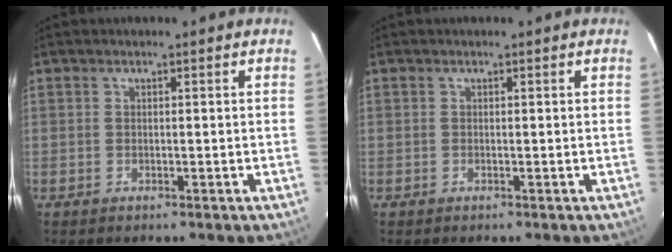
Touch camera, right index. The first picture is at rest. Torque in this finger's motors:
{"motor_torque": [0.13, 0.09, 0.05, 0.01]}